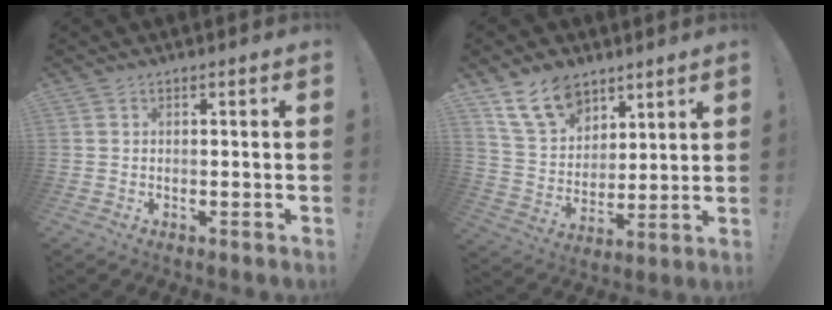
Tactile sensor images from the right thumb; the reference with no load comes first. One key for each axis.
{"total": 14.2, "fx": 9.4, "fy": 9.2, "fz": 5.3, "tx": -0.097, "ty": -0.055, "tz": 0.183}